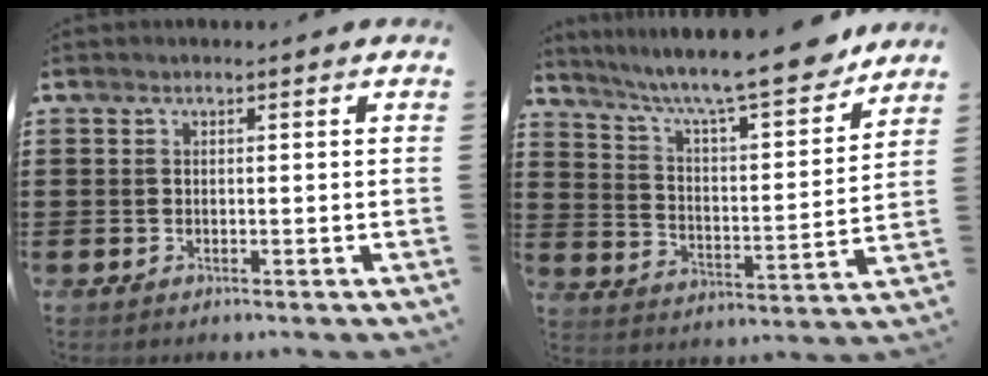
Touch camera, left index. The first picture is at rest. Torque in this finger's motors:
{"motor_torque": [1.08, -1.06, 0.40, 0.21]}